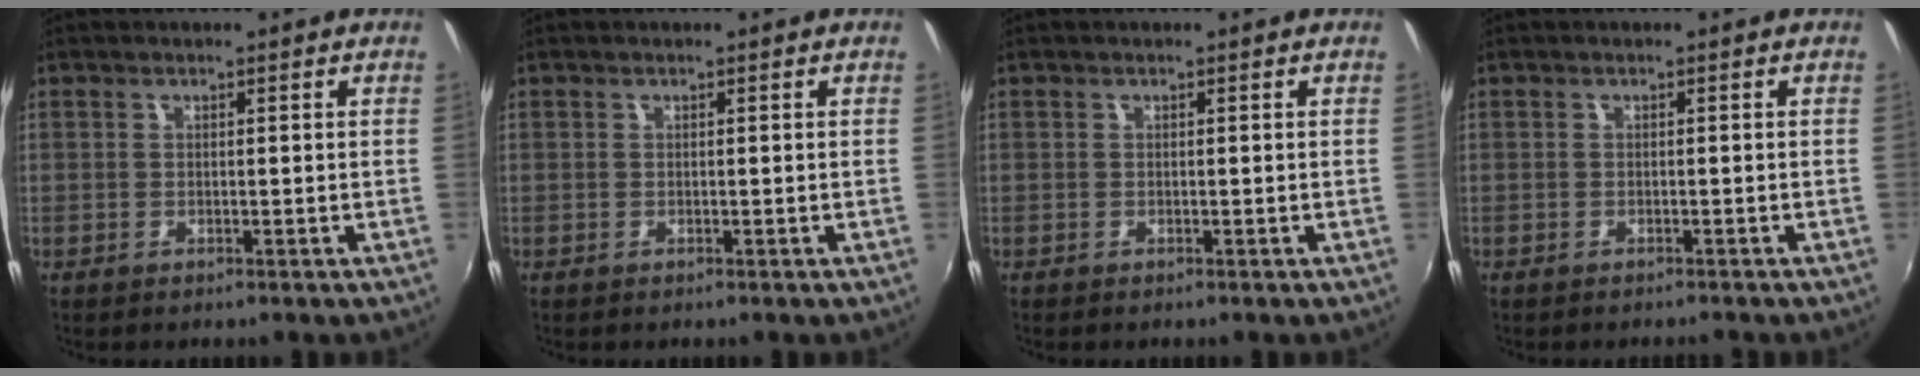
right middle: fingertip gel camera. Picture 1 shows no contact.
{"total": 0.0}
{"total": 0.0}
{"total": 1.0, "force": [-1.0, 0.3, 0.2], "torque": [-0.007, -0.004, -0.014]}